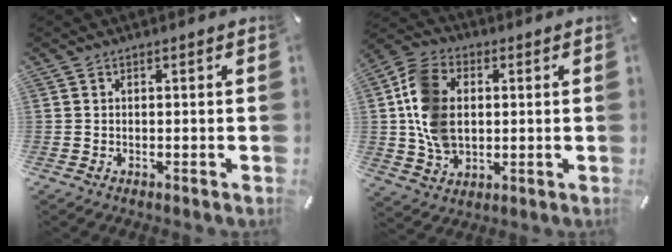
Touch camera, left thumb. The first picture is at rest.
{"total": 13.1, "force": [1.0, 10.0, 8.4], "torque": [-0.193, 0.014, 0.021]}